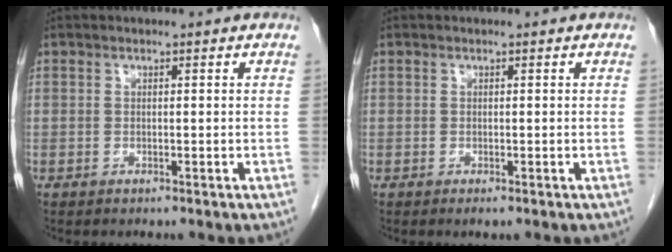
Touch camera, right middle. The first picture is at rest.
{"total": 0.7, "force": [-0.4, 0.2, 0.5], "torque": [-0.008, -0.002, -0.004]}